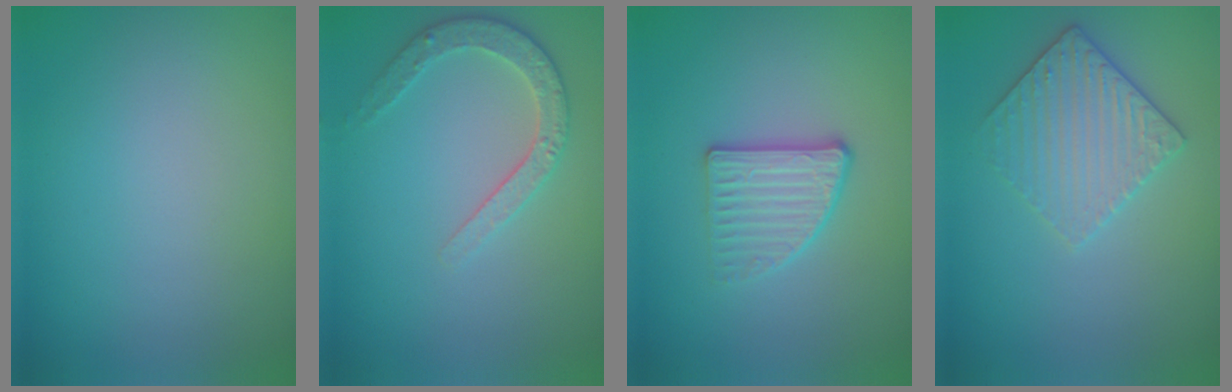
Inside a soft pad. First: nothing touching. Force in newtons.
{"total": 2.9, "press": 2.8, "slide": 0.7}
{"total": 2.8, "press": 2.5, "slide": 1.2}
{"total": 3.2, "press": 3.0, "slide": 1.1}